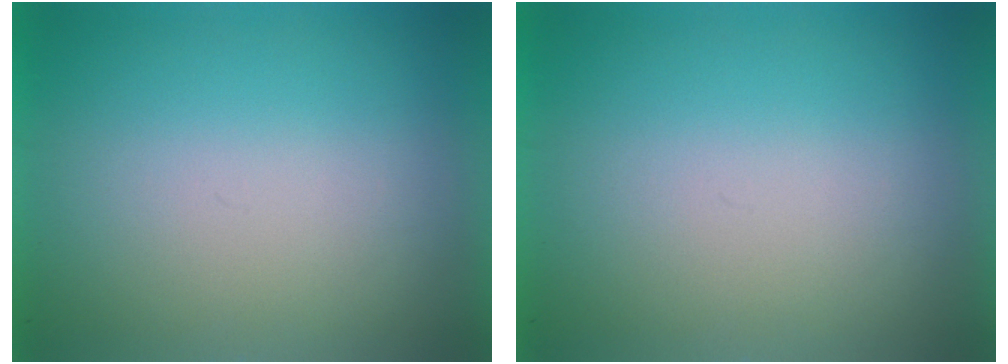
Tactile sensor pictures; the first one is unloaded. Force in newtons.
{"total": 0.0}